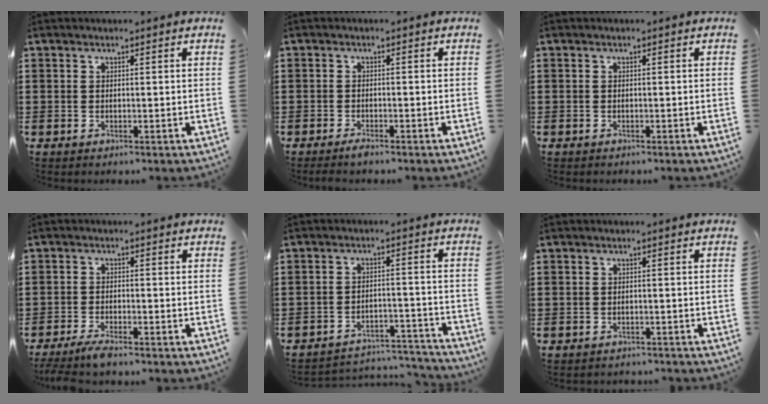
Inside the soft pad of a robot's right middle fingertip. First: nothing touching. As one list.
[{"total": 1.4, "force": [-1.1, 0.1, 0.9], "torque": [-0.017, -0.004, -0.020]}, {"total": 0.0}, {"total": 2.7, "force": [-2.3, 0.0, 1.3], "torque": [-0.037, -0.005, -0.049]}, {"total": 4.1, "force": [-3.9, 0.6, 0.8], "torque": [-0.018, 0.002, -0.084]}, {"total": 1.3, "force": [-1.2, 0.2, -0.2], "torque": [-0.001, 0.004, -0.029]}]